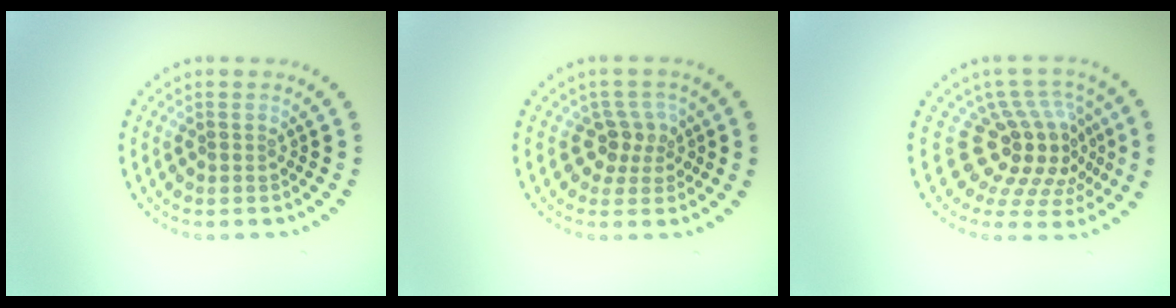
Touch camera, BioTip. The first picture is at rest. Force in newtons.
{"total": 2.5, "press": 2.1, "slide": 1.4}
{"total": 5.6, "press": 4.0, "slide": 3.9}